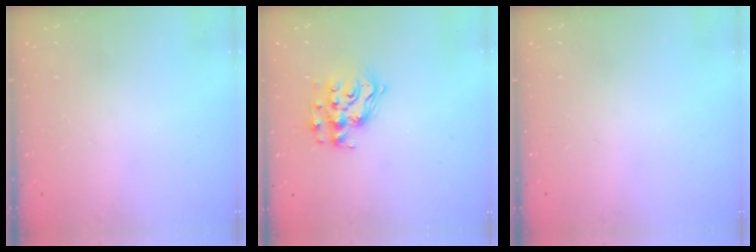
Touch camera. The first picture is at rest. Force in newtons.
{"total": 12.1, "press": 12.0, "slide": 0.8}
{"total": 0.0}